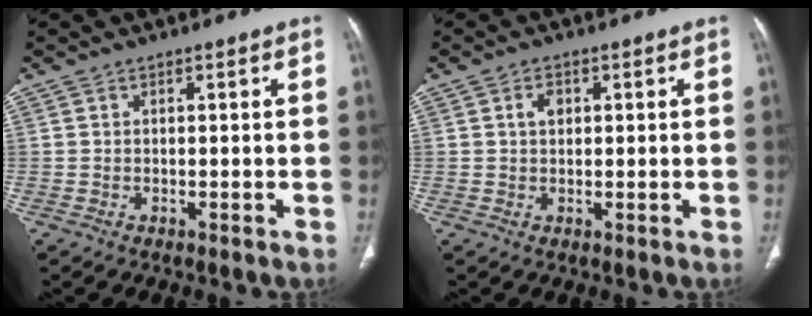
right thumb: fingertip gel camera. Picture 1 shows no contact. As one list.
[{"total": 2.3, "force": [0.7, 1.6, 1.5], "torque": [-0.022, 0.003, 0.011]}]